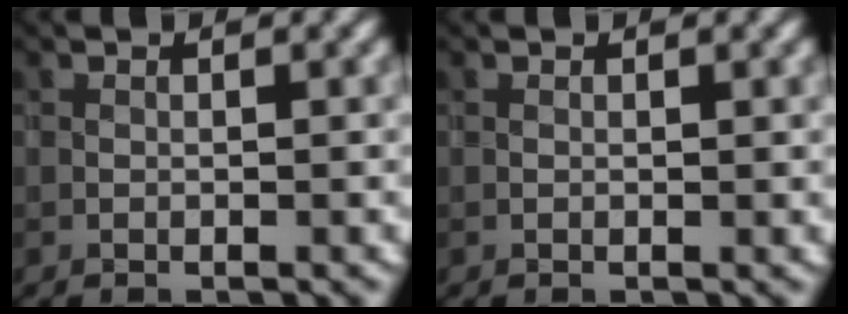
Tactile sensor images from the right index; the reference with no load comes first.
{"total": 0.0}